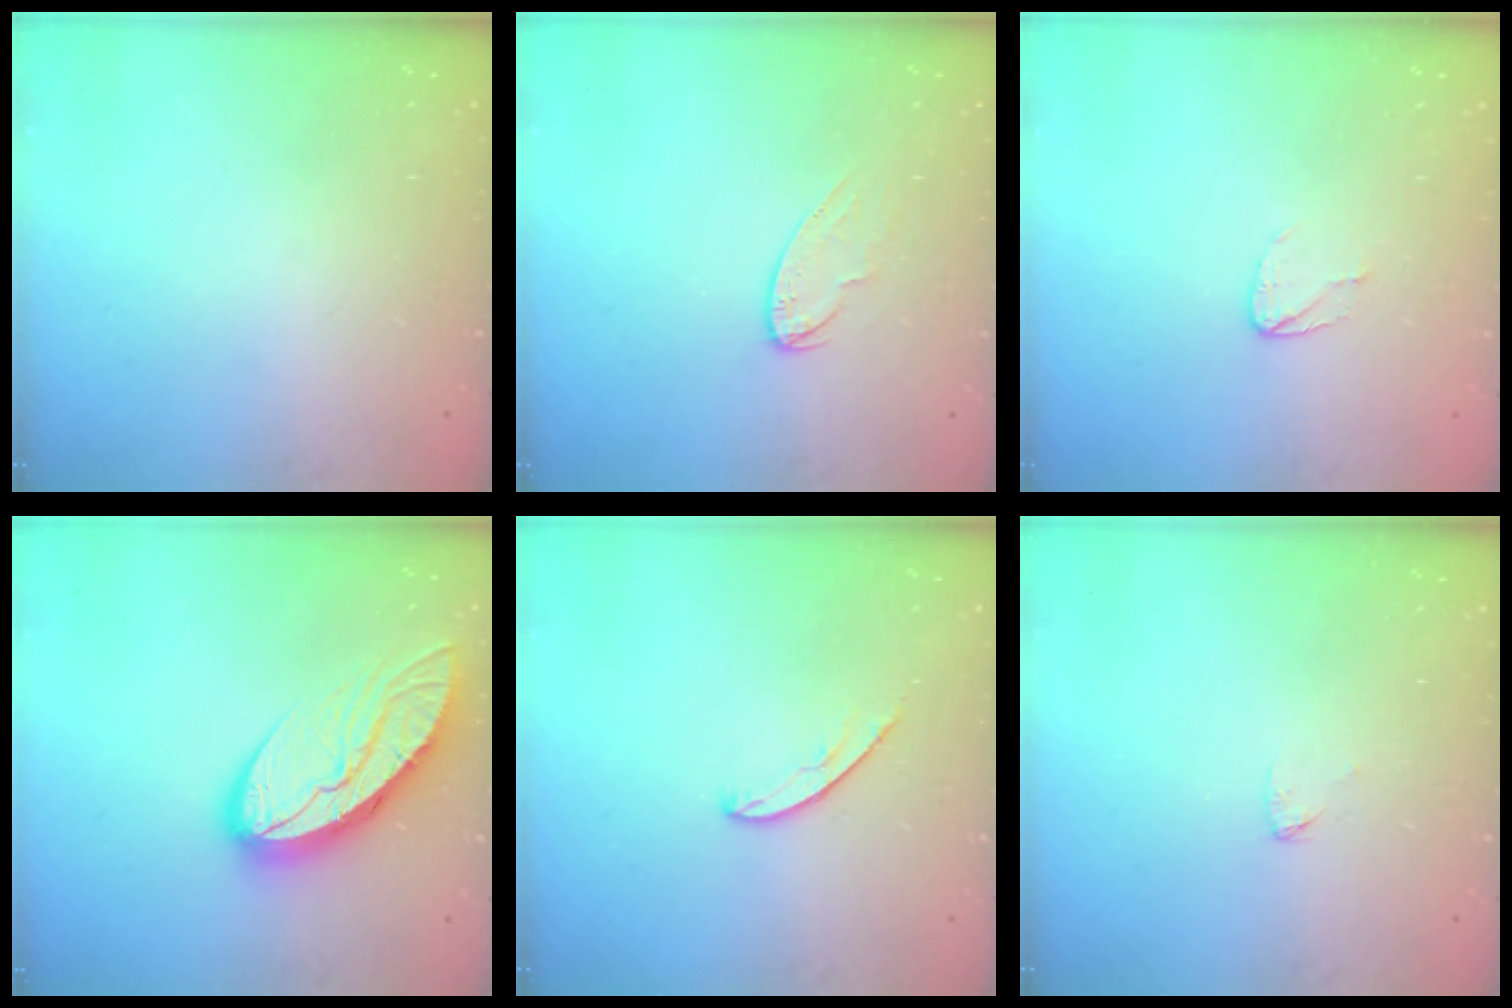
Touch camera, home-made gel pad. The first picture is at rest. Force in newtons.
{"total": 7.1, "press": 7.1, "slide": 0.6}
{"total": 3.8, "press": 3.7, "slide": 0.3}
{"total": 13.0, "press": 13.0, "slide": 1.1}
{"total": 4.9, "press": 4.9, "slide": 0.5}
{"total": 2.6, "press": 2.6, "slide": 0.2}